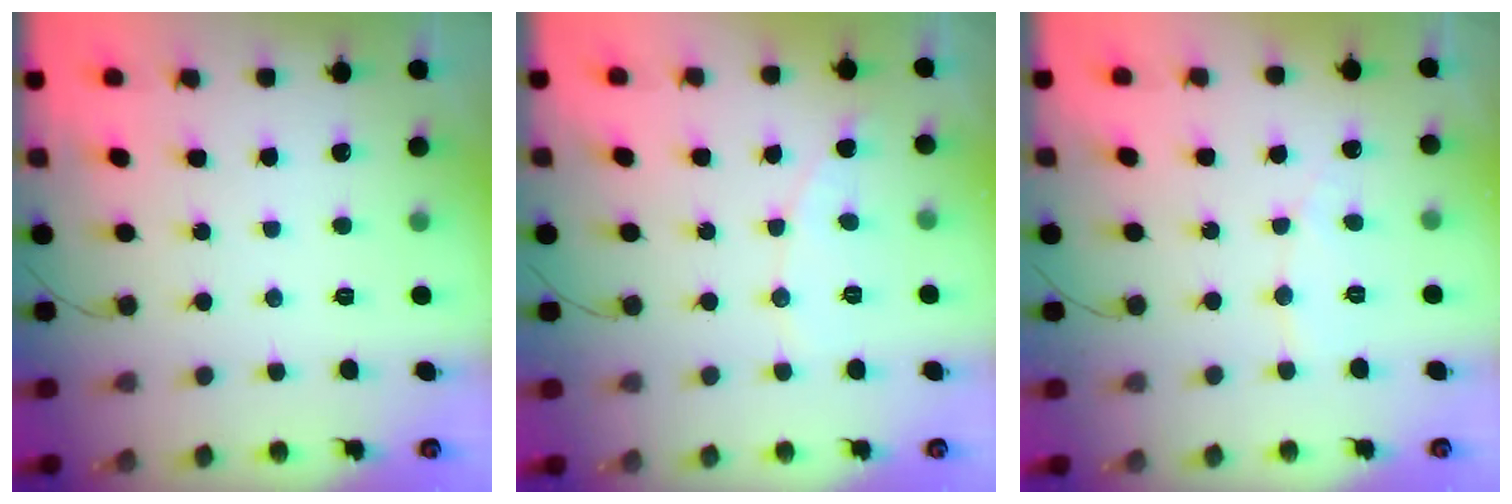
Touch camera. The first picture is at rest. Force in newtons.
{"total": 4.2, "press": 4.2, "slide": 0.3}
{"total": 4.3, "press": 4.2, "slide": 0.5}